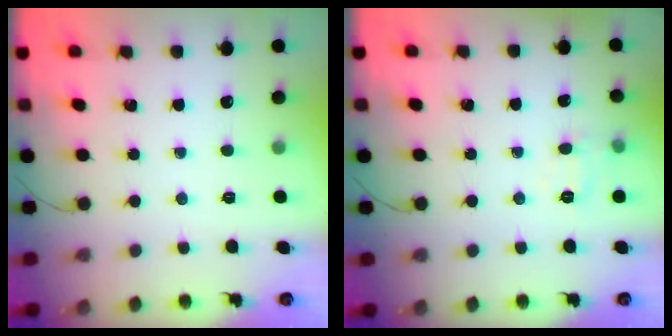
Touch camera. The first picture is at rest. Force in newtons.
{"total": 7.6, "press": 7.5, "slide": 1.3}